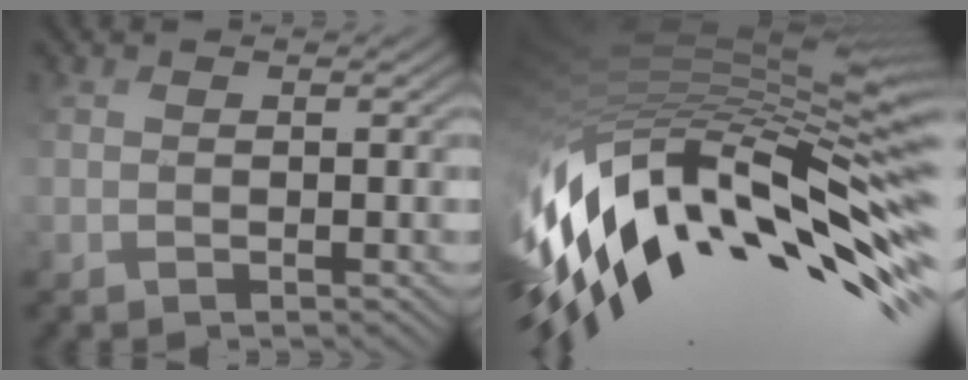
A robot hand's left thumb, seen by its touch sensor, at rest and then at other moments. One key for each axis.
{"total": 16.5, "fx": -2.6, "fy": 6.3, "fz": 15.0, "tx": -0.297, "ty": -0.025, "tz": -0.036}